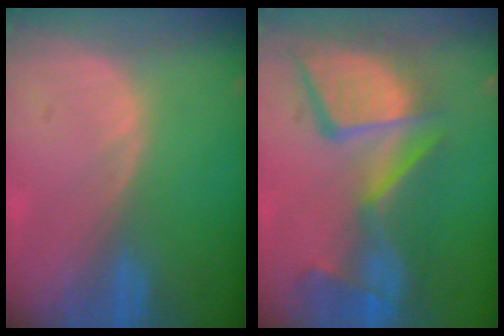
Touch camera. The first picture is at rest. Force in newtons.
{"total": 13.6, "press": 11.2, "slide": 7.8}